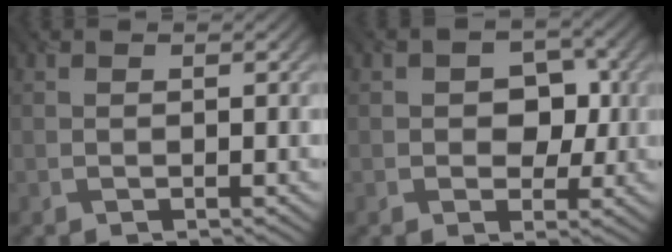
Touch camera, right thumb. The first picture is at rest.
{"total": 4.1, "force": [-0.1, 3.3, 2.4], "torque": [-0.027, -0.001, -0.017]}